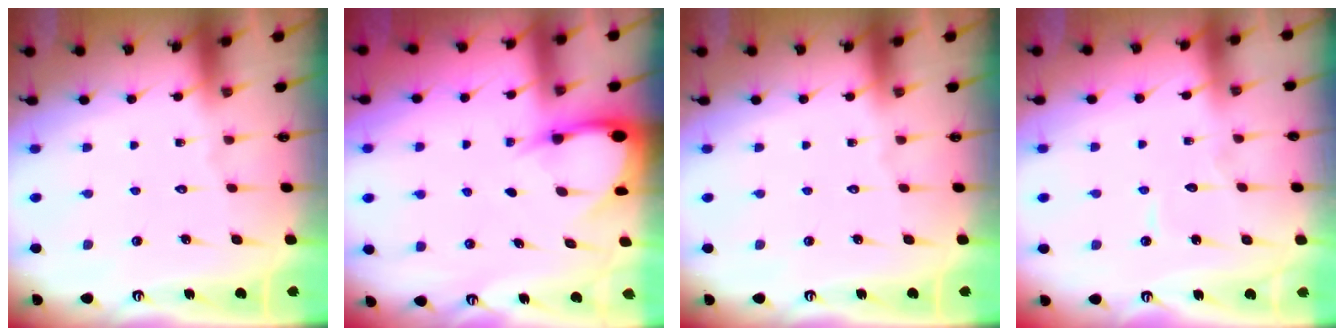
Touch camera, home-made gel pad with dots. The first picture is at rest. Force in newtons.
{"total": 3.7, "press": 3.7, "slide": 0.5}
{"total": 0.0}
{"total": 3.3, "press": 3.2, "slide": 0.3}